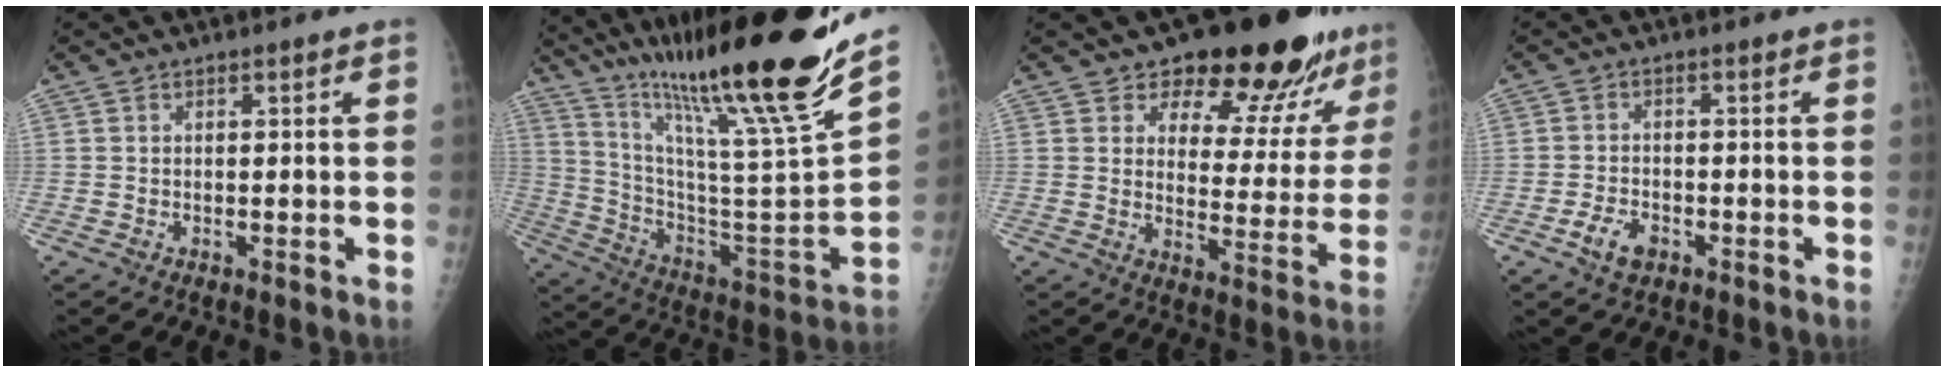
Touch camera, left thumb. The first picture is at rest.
{"total": 31.6, "force": [23.5, 2.0, 21.0], "torque": [-0.331, -0.119, 0.379]}
{"total": 18.2, "force": [14.0, 7.2, 9.1], "torque": [-0.065, -0.095, 0.177]}
{"total": 4.2, "force": [-2.1, 2.7, 2.5], "torque": [-0.044, 0.009, -0.035]}